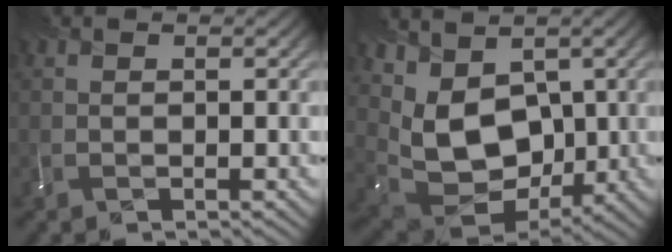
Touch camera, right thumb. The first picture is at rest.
{"total": 10.1, "force": [2.8, 7.1, 6.6], "torque": [-0.155, -0.017, 0.052]}